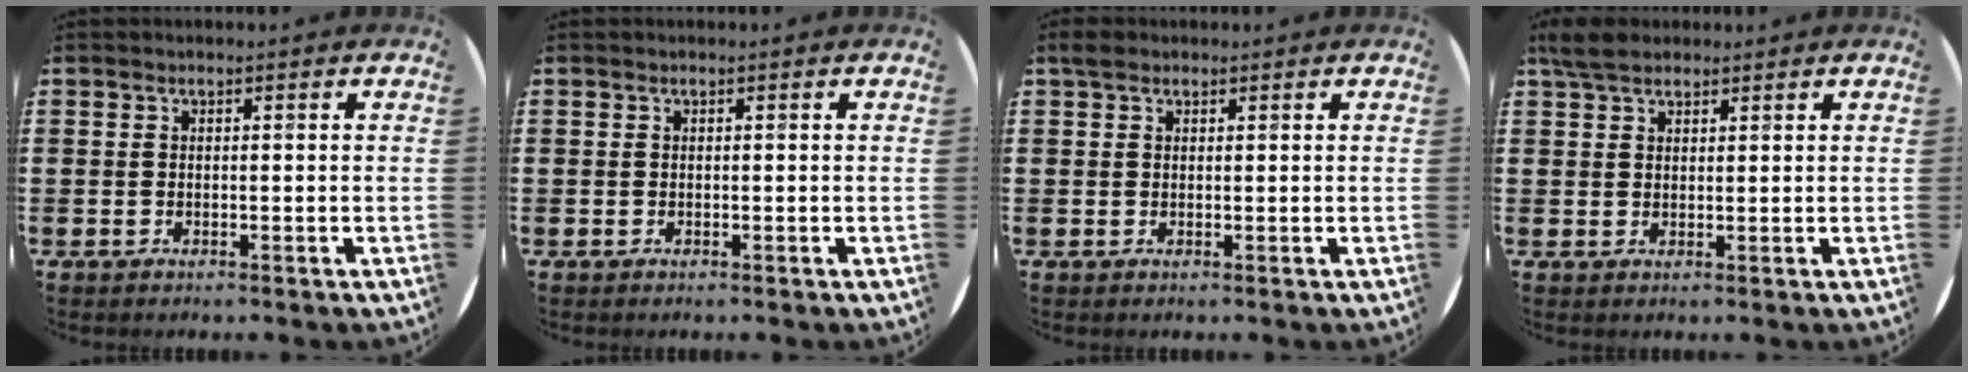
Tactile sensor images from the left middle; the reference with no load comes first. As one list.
[{"total": 0.0}, {"total": 1.3, "force": [1.0, 0.7, 0.4], "torque": [-0.001, 0.002, 0.017]}, {"total": 3.7, "force": [3.0, 1.4, 1.5], "torque": [-0.028, 0.003, 0.055]}]